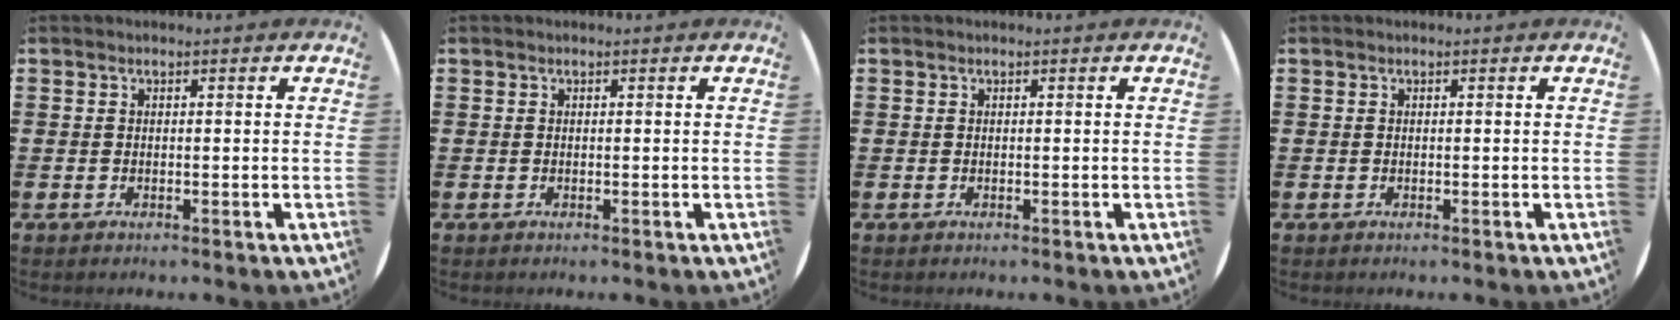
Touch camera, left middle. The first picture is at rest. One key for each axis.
{"total": 0.0}
{"total": 0.0}
{"total": 0.0}